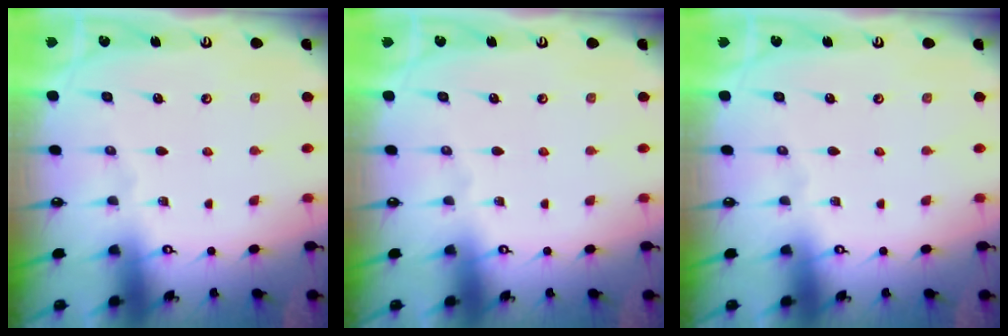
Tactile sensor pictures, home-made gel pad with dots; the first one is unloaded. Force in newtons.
{"total": 0.0}
{"total": 0.0}